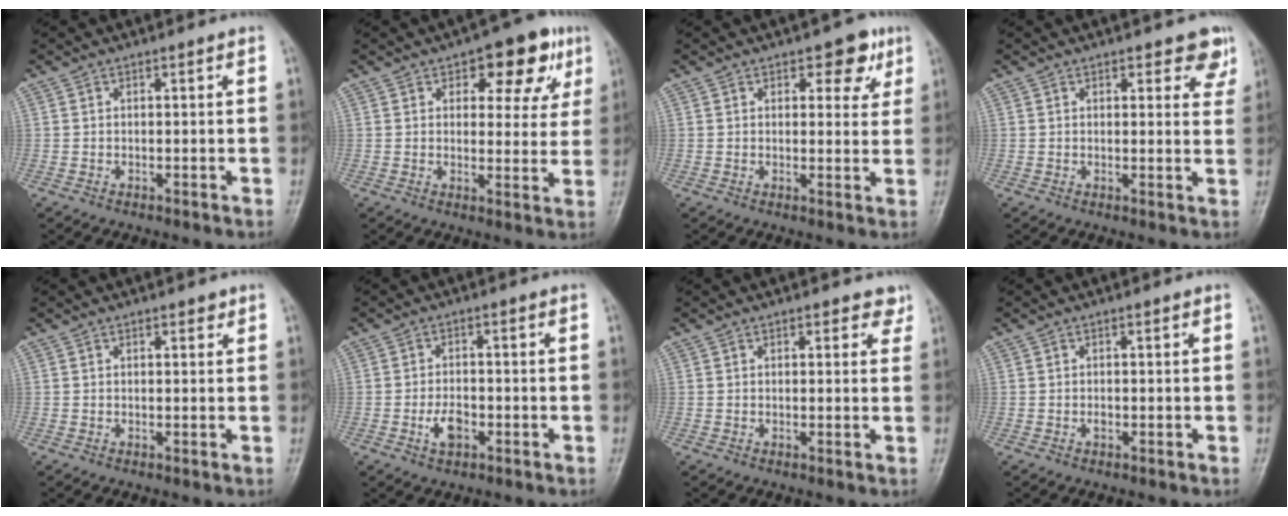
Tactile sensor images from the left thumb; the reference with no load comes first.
{"total": 10.9, "force": [5.2, 5.9, 7.5], "torque": [-0.047, -0.009, 0.062]}
{"total": 5.9, "force": [3.1, 3.4, 3.7], "torque": [-0.012, -0.011, 0.034]}
{"total": 5.2, "force": [3.4, 2.6, 2.9], "torque": [0.003, -0.016, 0.034]}
{"total": 1.4, "force": [0.9, 0.7, 0.8], "torque": [-0.002, -0.002, 0.008]}
{"total": 4.0, "force": [-1.6, 2.3, 2.8], "torque": [-0.047, 0.008, -0.028]}
{"total": 2.9, "force": [2.0, 1.7, 1.3], "torque": [0.014, -0.006, 0.019]}
{"total": 0.7, "force": [-0.3, 0.5, 0.4], "torque": [-0.004, 0.001, -0.006]}